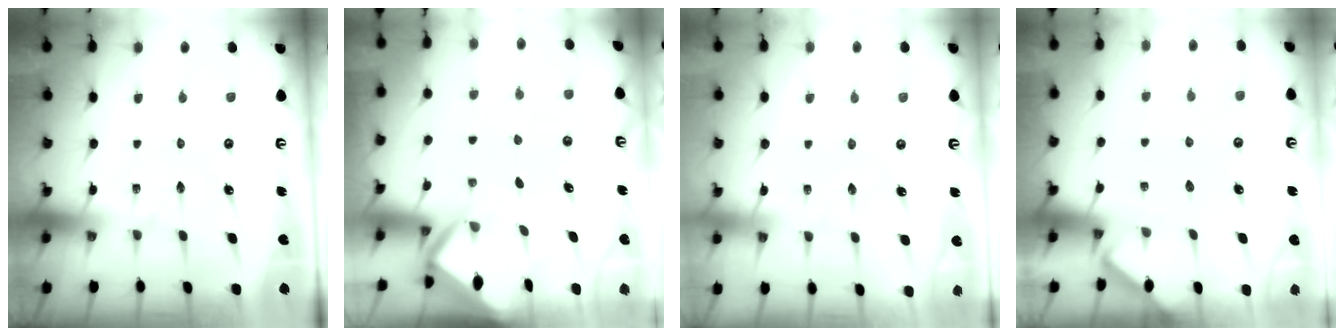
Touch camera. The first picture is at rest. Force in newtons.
{"total": 3.4, "press": 3.4, "slide": 0.2}
{"total": 1.2, "press": 1.2, "slide": 0.2}
{"total": 1.9, "press": 1.8, "slide": 0.3}